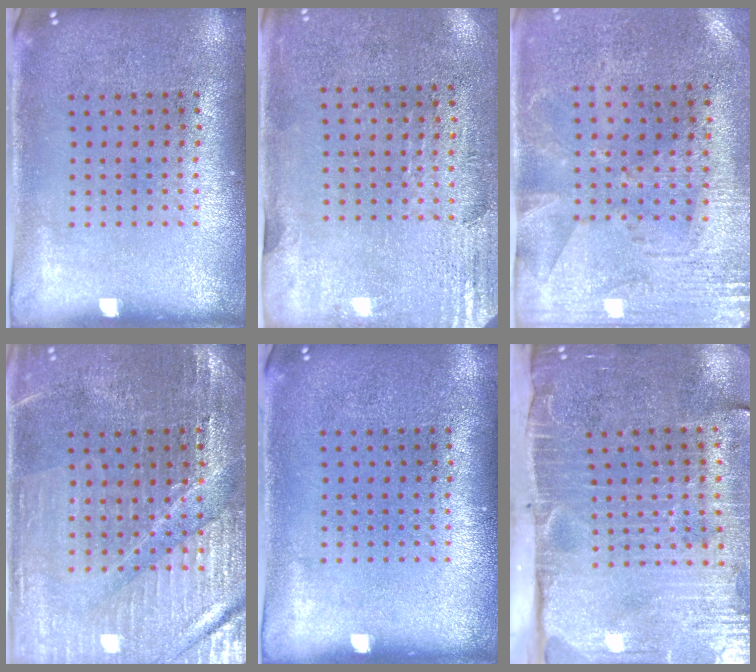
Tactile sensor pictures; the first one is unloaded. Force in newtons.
{"total": 2.9, "press": 2.4, "slide": 1.5}
{"total": 2.7, "press": 2.3, "slide": 1.5}
{"total": 3.2, "press": 3.1, "slide": 0.5}
{"total": 0.0}
{"total": 4.7, "press": 3.8, "slide": 2.7}